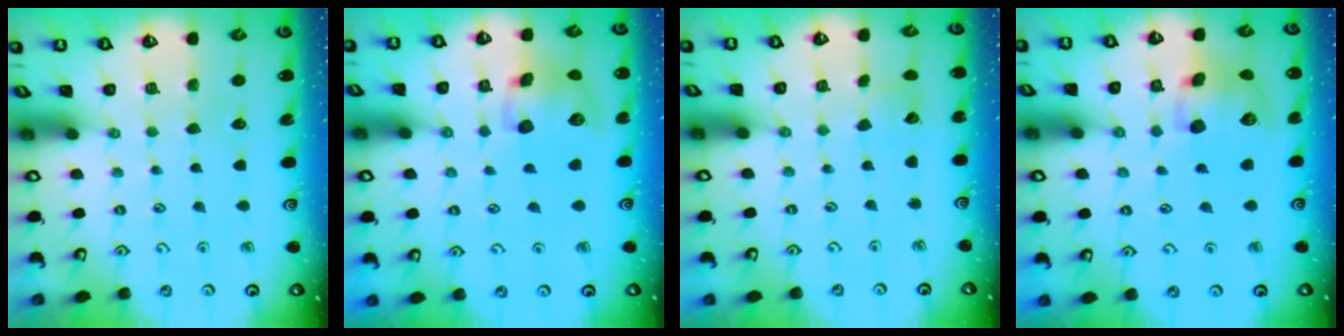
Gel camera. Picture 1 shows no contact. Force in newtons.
{"total": 12.5, "press": 12.4, "slide": 1.7}
{"total": 3.8, "press": 3.8, "slide": 0.4}
{"total": 12.8, "press": 12.7, "slide": 2.0}